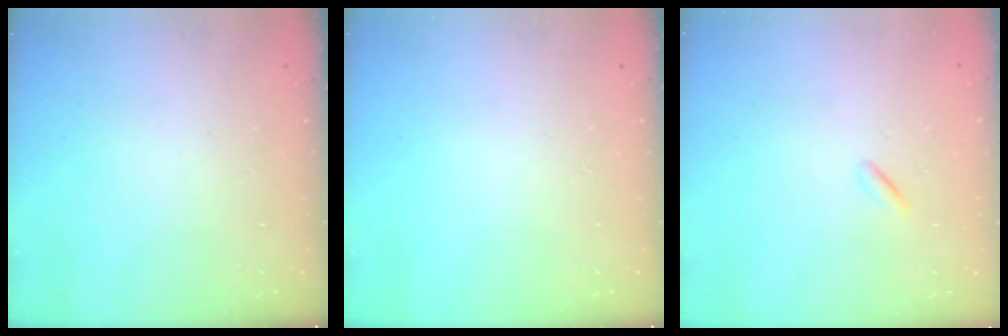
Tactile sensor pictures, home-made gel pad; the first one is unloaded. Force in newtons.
{"total": 0.0}
{"total": 0.0}